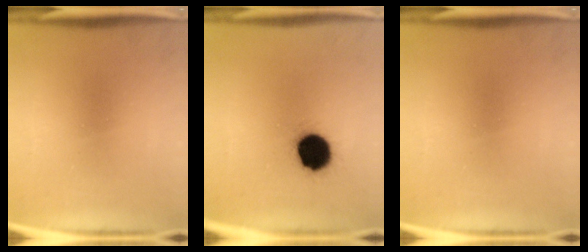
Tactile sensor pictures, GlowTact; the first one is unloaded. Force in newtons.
{"total": 13.0}
{"total": 0.0}